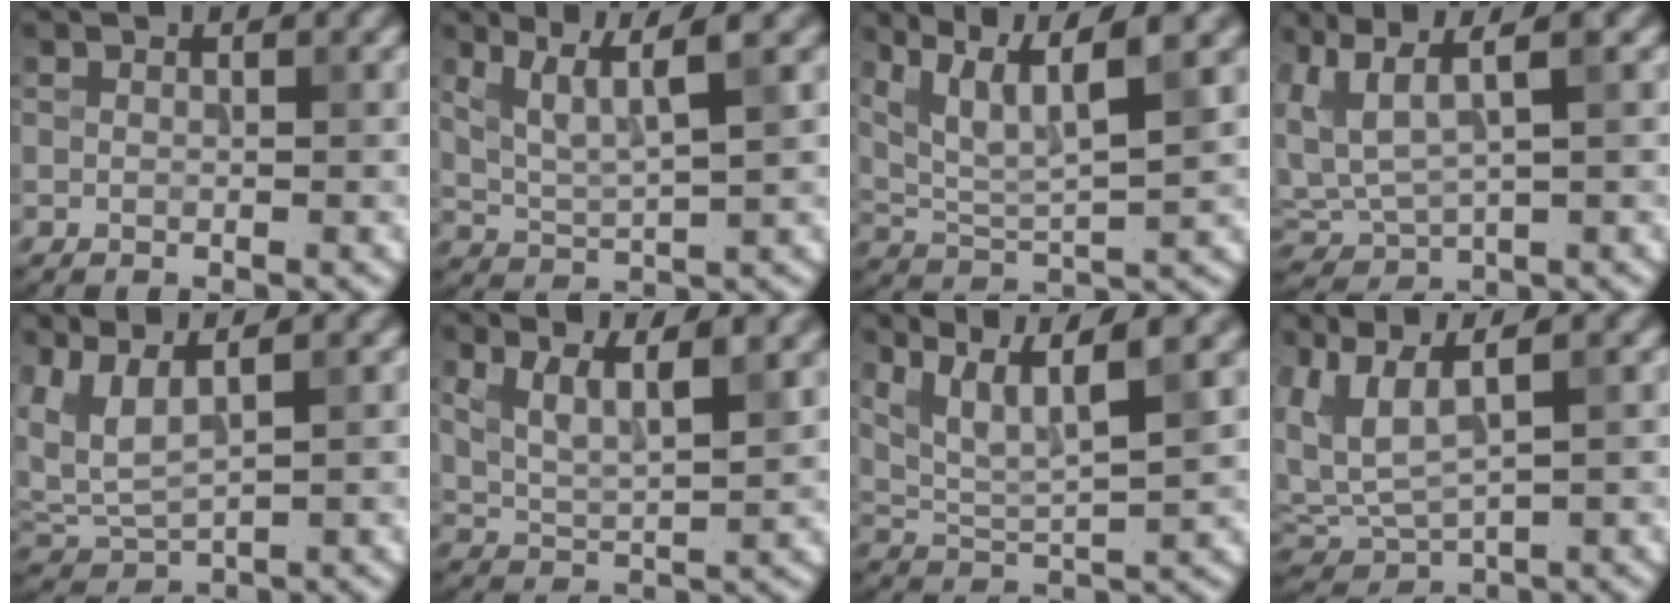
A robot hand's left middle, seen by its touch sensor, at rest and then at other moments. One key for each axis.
{"total": 4.3, "fx": 2.5, "fy": 0.8, "fz": 3.5, "tx": -0.067, "ty": 0.001, "tz": 0.054}
{"total": 7.6, "fx": 4.5, "fy": 1.8, "fz": 5.9, "tx": -0.109, "ty": 0.010, "tz": 0.082}
{"total": 4.8, "fx": 2.4, "fy": 1.7, "fz": 3.9, "tx": -0.097, "ty": 0.005, "tz": 0.051}
{"total": 3.9, "fx": 2.3, "fy": 1.3, "fz": 2.9, "tx": -0.080, "ty": 0.003, "tz": 0.051}
{"total": 4.5, "fx": 2.5, "fy": 1.5, "fz": 3.4, "tx": -0.075, "ty": -0.002, "tz": 0.048}
{"total": 7.0, "fx": 4.6, "fy": 1.5, "fz": 5.1, "tx": -0.091, "ty": 0.010, "tz": 0.076}
{"total": 5.6, "fx": 2.7, "fy": 1.9, "fz": 4.5, "tx": -0.116, "ty": 0.008, "tz": 0.057}